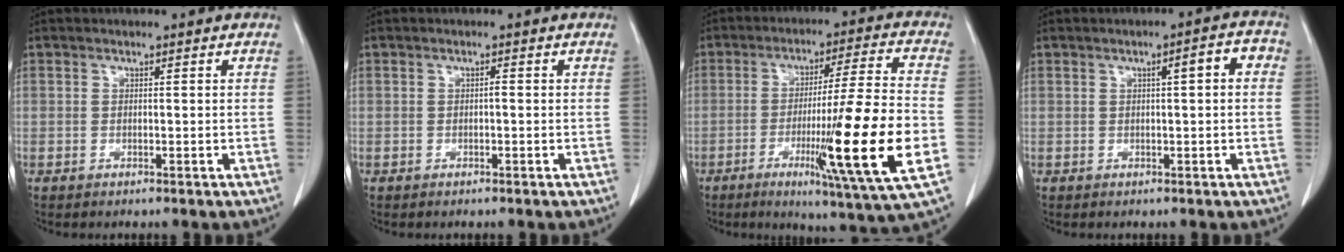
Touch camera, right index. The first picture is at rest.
{"total": 0.5, "force": [-0.1, 0.1, 0.5], "torque": [-0.009, 0.002, -0.002]}
{"total": 18.9, "force": [-4.9, -1.3, 18.2], "torque": [-0.284, -0.023, -0.080]}
{"total": 3.8, "force": [0.6, 0.7, 3.7], "torque": [-0.050, 0.016, 0.004]}